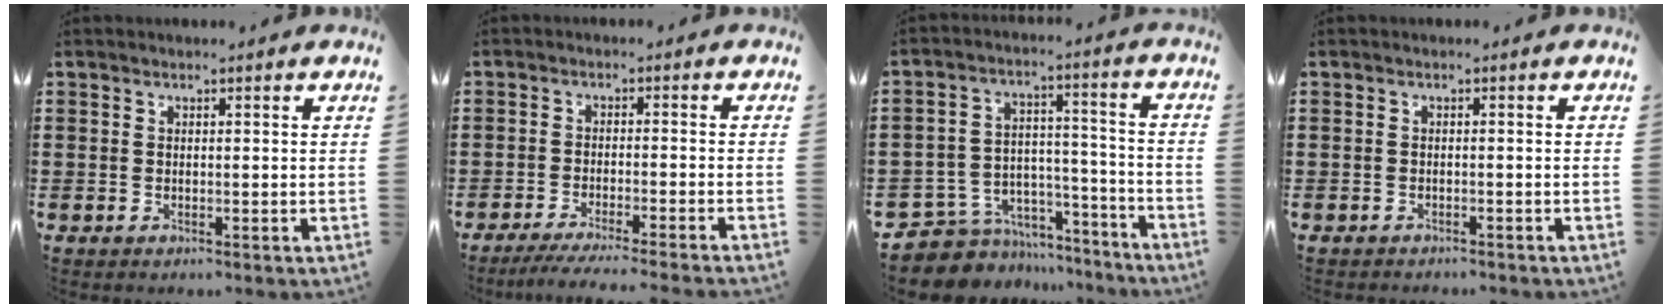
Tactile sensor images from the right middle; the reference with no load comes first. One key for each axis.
{"total": 3.5, "fx": -3.0, "fy": -0.5, "fz": 1.6, "tx": -0.026, "ty": -0.007, "tz": -0.058}
{"total": 6.0, "fx": -5.4, "fy": 2.8, "fz": 0.2, "tx": -0.014, "ty": 0.008, "tz": -0.106}
{"total": 0.6, "fx": -0.6, "fy": 0.0, "fz": 0.0, "tx": -0.001, "ty": 0.000, "tz": -0.013}